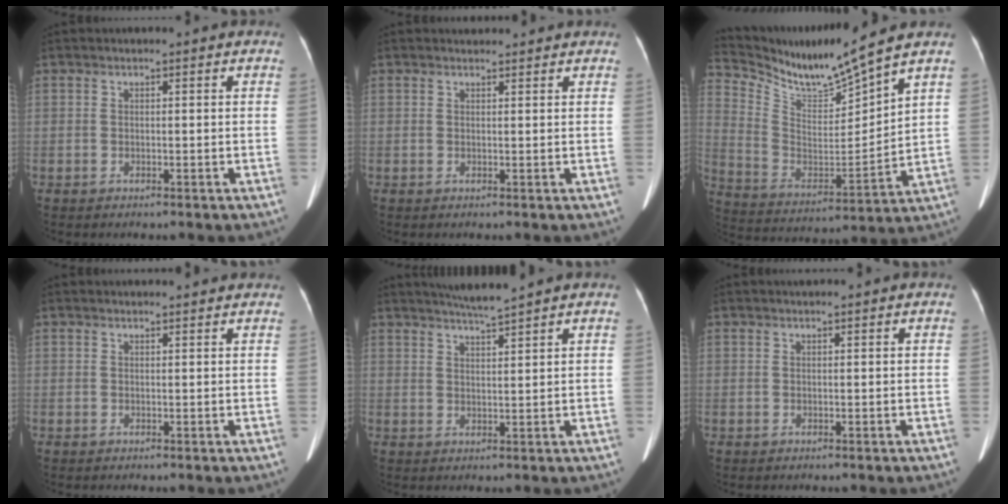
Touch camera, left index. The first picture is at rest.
{"total": 2.2, "force": [2.2, 0.5, 0.2], "torque": [-0.009, 0.014, 0.029]}
{"total": 13.0, "force": [11.8, -1.1, 5.2], "torque": [-0.116, -0.012, 0.233]}
{"total": 3.5, "force": [3.4, 0.7, 0.5], "torque": [-0.006, 0.026, 0.038]}
{"total": 4.4, "force": [3.9, -1.2, 1.6], "torque": [-0.030, 0.000, 0.073]}
{"total": 0.9, "force": [0.8, 0.0, 0.4], "torque": [-0.007, 0.011, 0.015]}